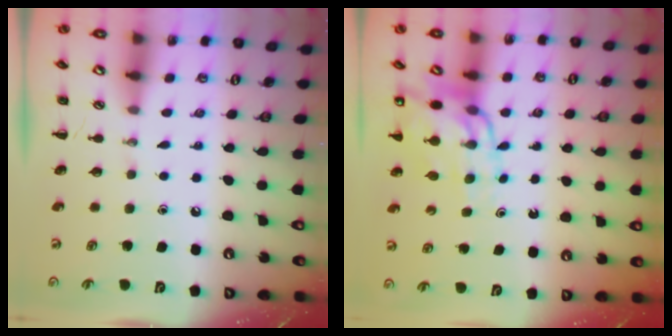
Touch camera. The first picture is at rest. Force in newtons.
{"total": 12.7, "press": 12.2, "slide": 3.6}